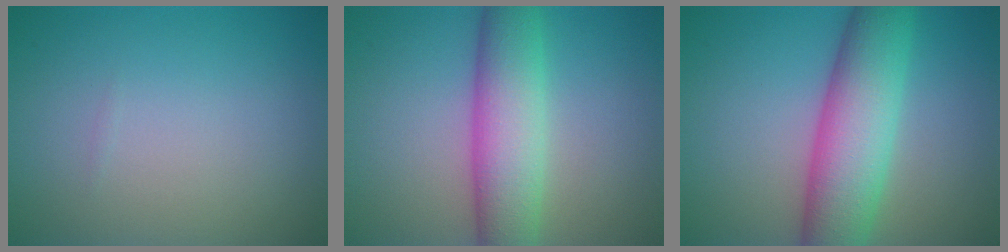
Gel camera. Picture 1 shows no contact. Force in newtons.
{"total": 6.9, "press": 6.9, "slide": 0.0}
{"total": 8.4, "press": 8.4, "slide": 0.2}